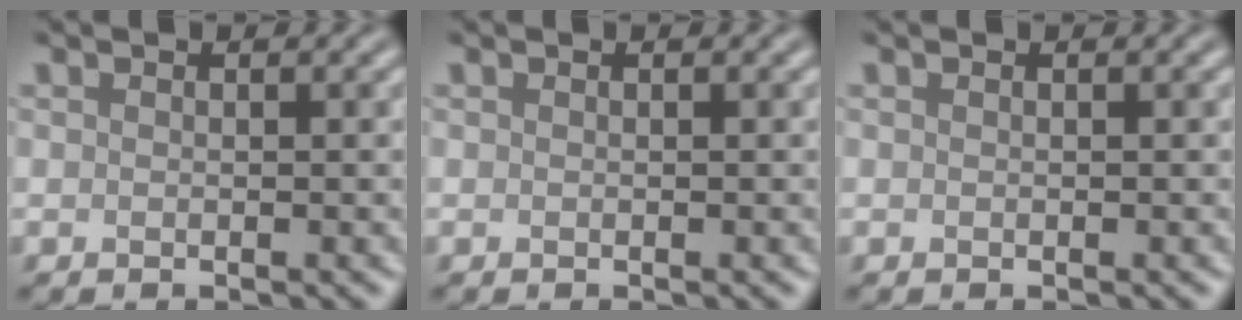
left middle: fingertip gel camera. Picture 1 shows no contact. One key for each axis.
{"total": 0.0}
{"total": 0.0}